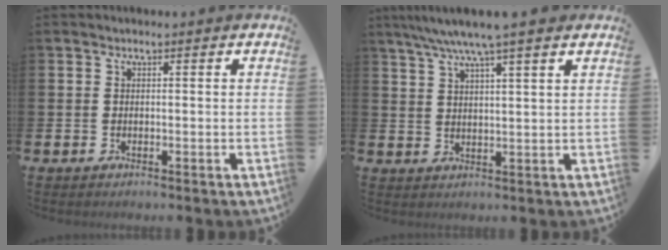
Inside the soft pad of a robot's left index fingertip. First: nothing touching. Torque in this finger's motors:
{"motor_torque": [0.92, -0.95, 1.05, 0.21]}